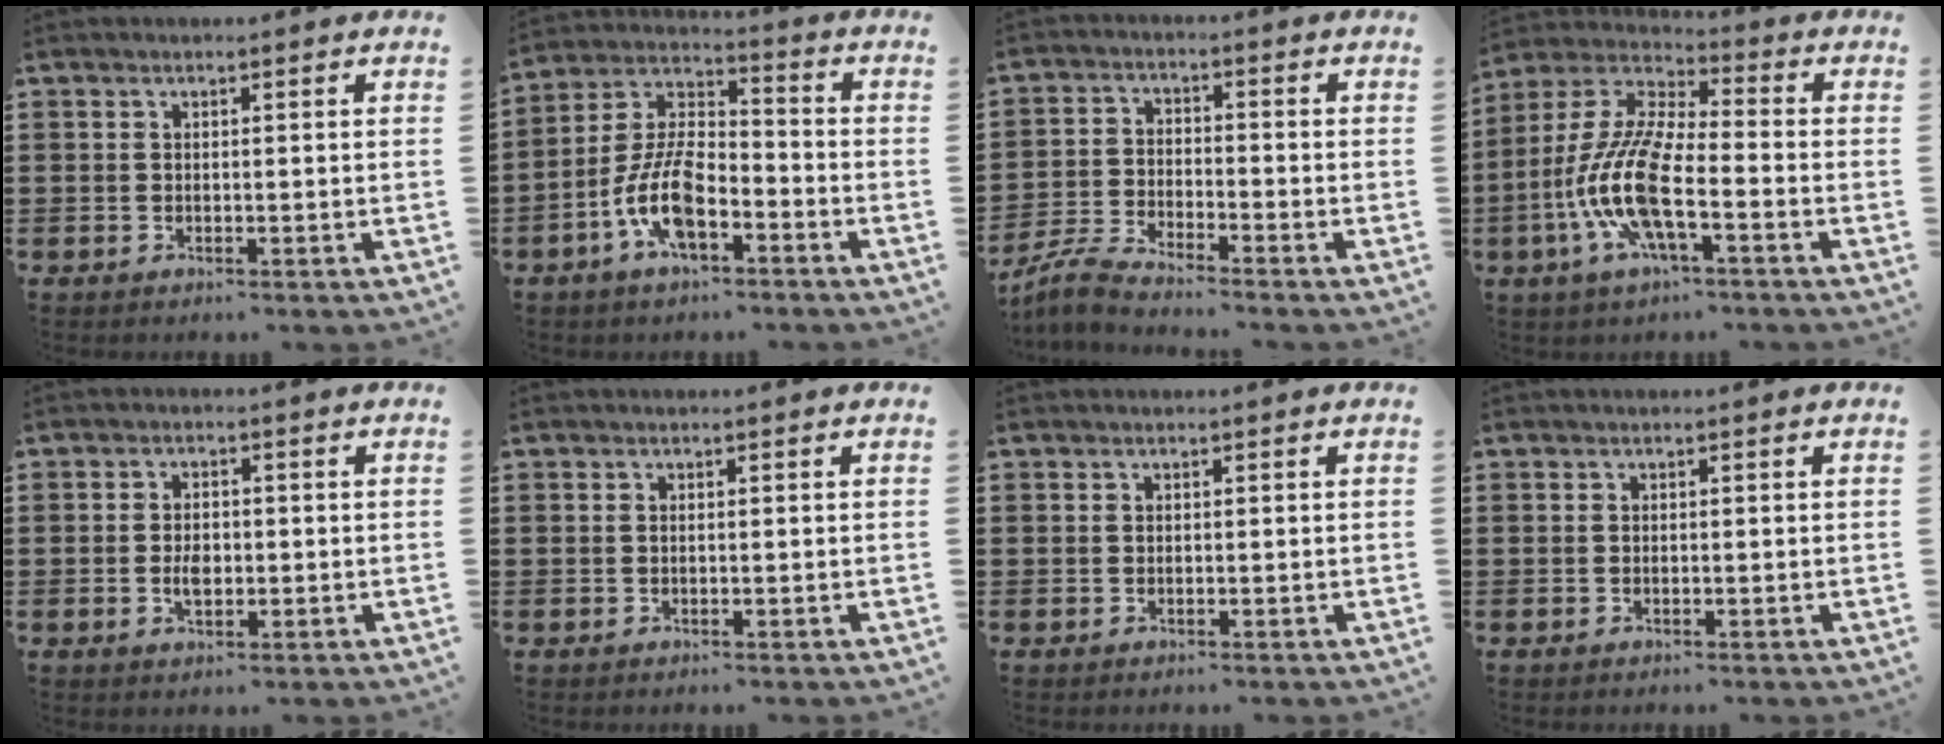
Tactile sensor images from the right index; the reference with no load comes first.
{"total": 9.9, "force": [-4.6, 4.5, 7.5], "torque": [-0.178, 0.000, -0.090]}
{"total": 4.7, "force": [-4.5, -0.3, 1.0], "torque": [-0.039, -0.009, -0.097]}
{"total": 12.4, "force": [-4.7, 3.7, 10.9], "torque": [-0.265, -0.016, -0.098]}
{"total": 2.9, "force": [-0.4, 1.8, 2.3], "torque": [-0.037, 0.000, -0.008]}
{"total": 0.0}
{"total": 0.0}
{"total": 0.0}